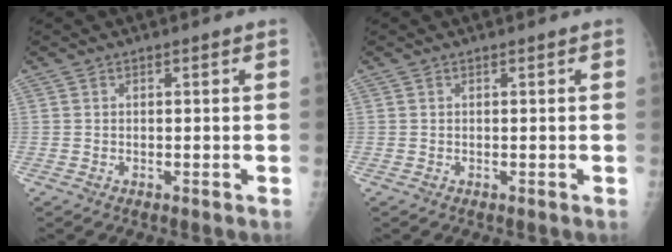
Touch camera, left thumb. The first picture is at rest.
{"total": 0.0}